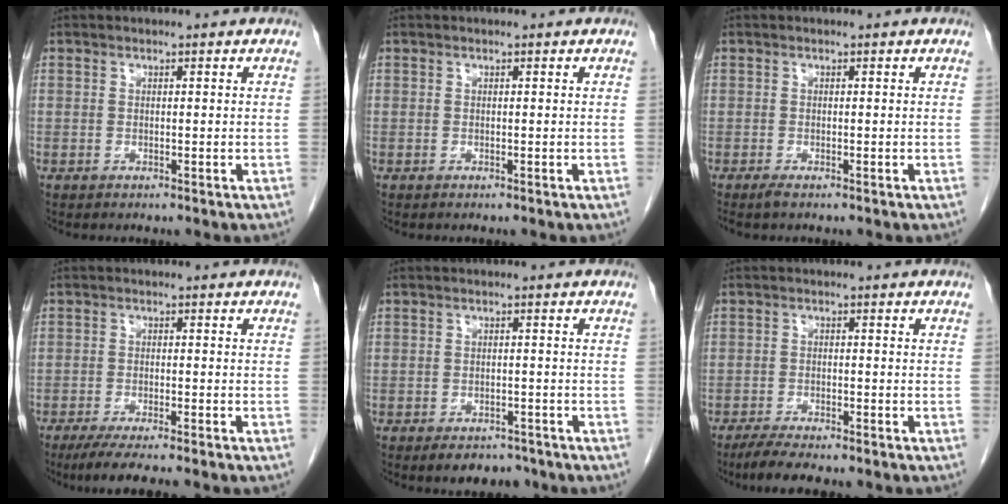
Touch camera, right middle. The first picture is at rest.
{"total": 0.0}
{"total": 0.8, "force": [-0.6, -0.1, 0.5], "torque": [-0.014, -0.003, -0.012]}
{"total": 7.0, "force": [-5.7, 0.1, 4.1], "torque": [-0.057, -0.015, -0.087]}
{"total": 4.7, "force": [-3.7, 2.3, 1.5], "torque": [-0.012, 0.003, -0.050]}
{"total": 5.3, "force": [-4.4, 0.6, 2.9], "torque": [-0.051, -0.011, -0.071]}